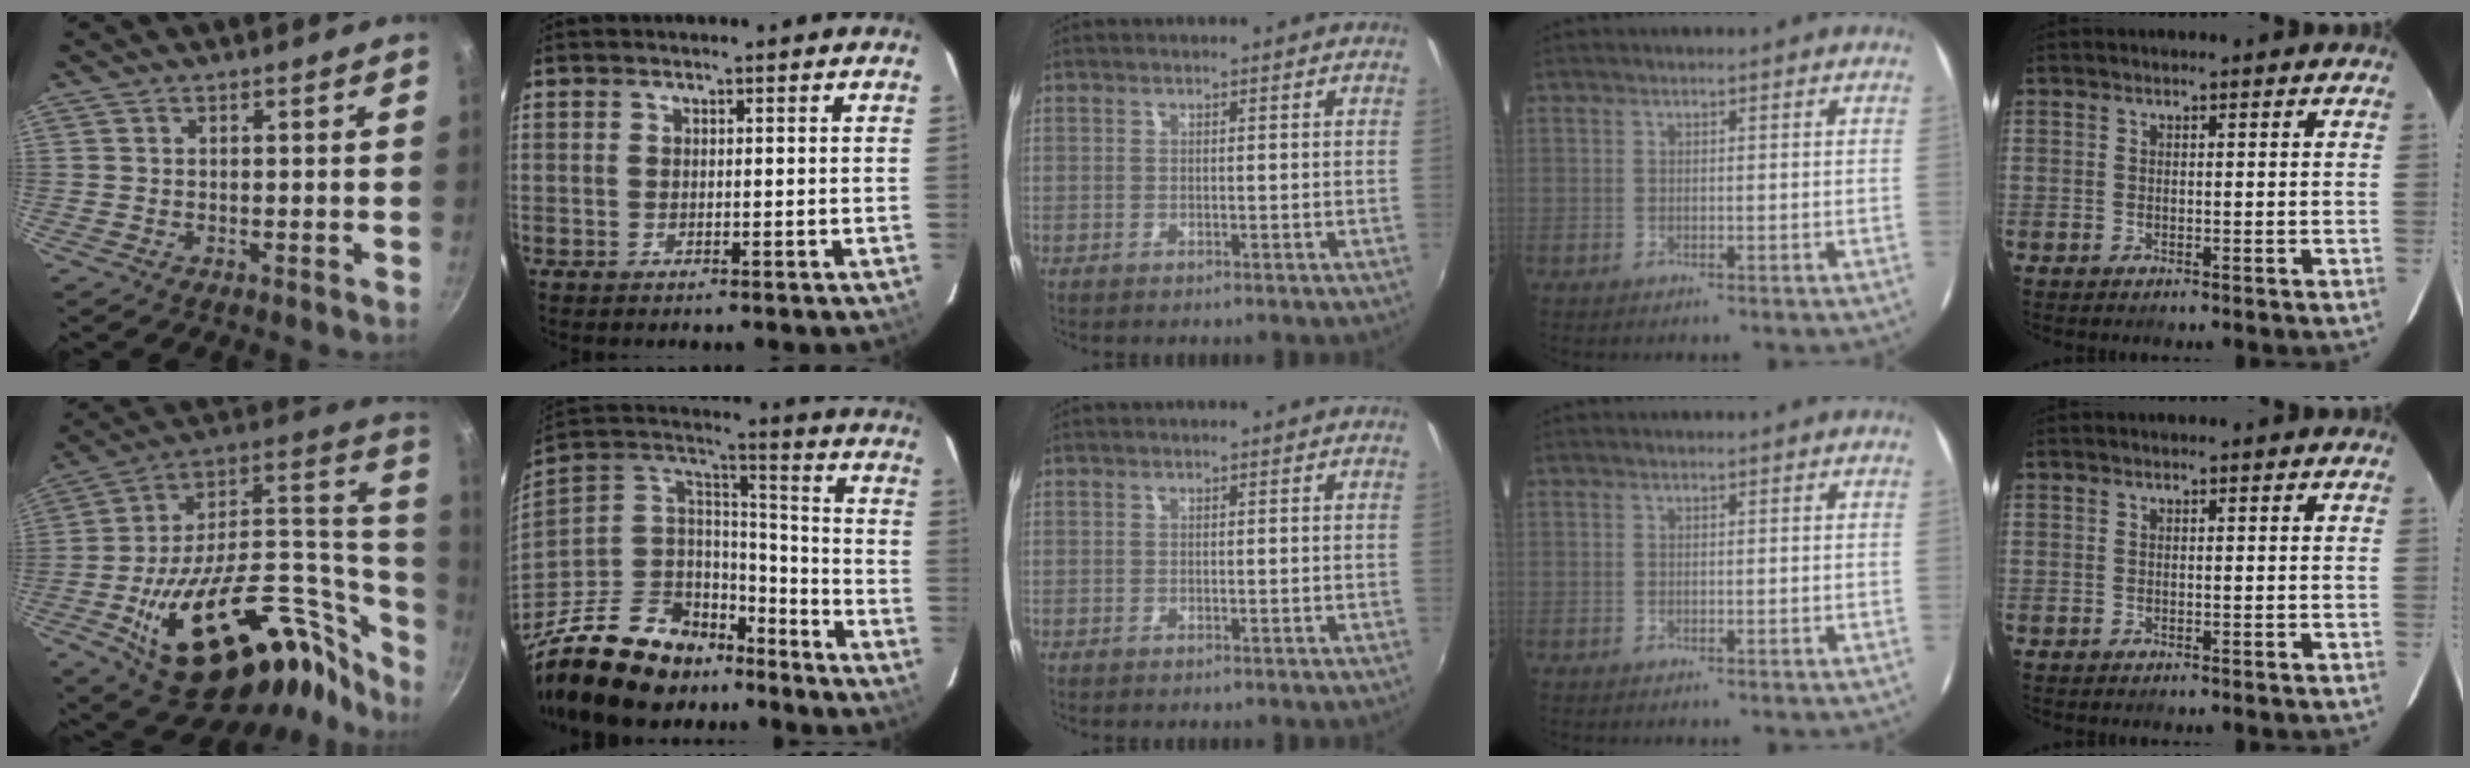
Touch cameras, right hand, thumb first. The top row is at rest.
{"thumb": {"total": 42.6, "force": [-14.0, 22.6, 33.3], "torque": [-0.475, 0.082, -0.203]}, "index": {"total": 26.1, "force": [-19.0, 13.5, 11.8], "torque": [-0.257, 0.039, -0.300]}}